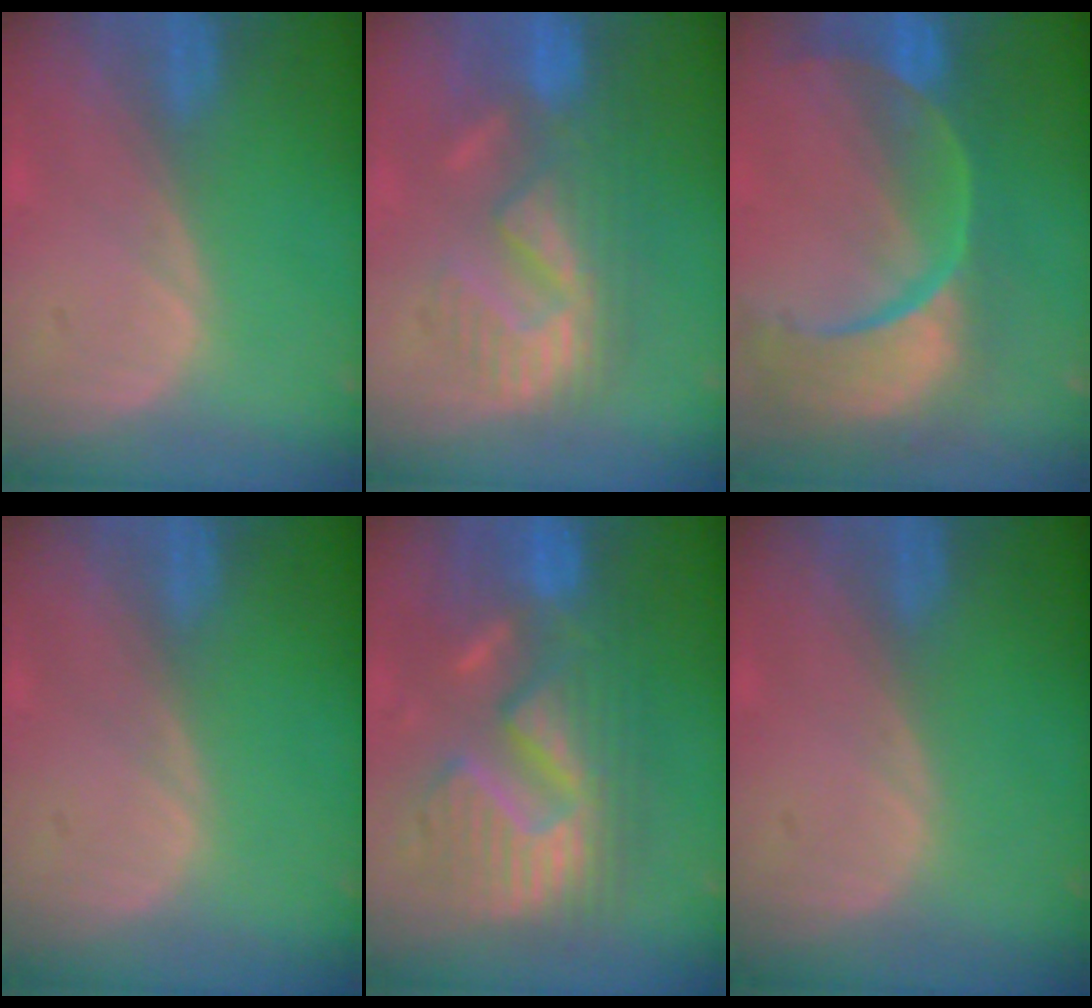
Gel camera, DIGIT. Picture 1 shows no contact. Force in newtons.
{"total": 9.4, "press": 9.0, "slide": 2.7}
{"total": 13.6, "press": 10.9, "slide": 8.2}
{"total": 0.0}
{"total": 12.7, "press": 12.7, "slide": 1.3}
{"total": 0.0}